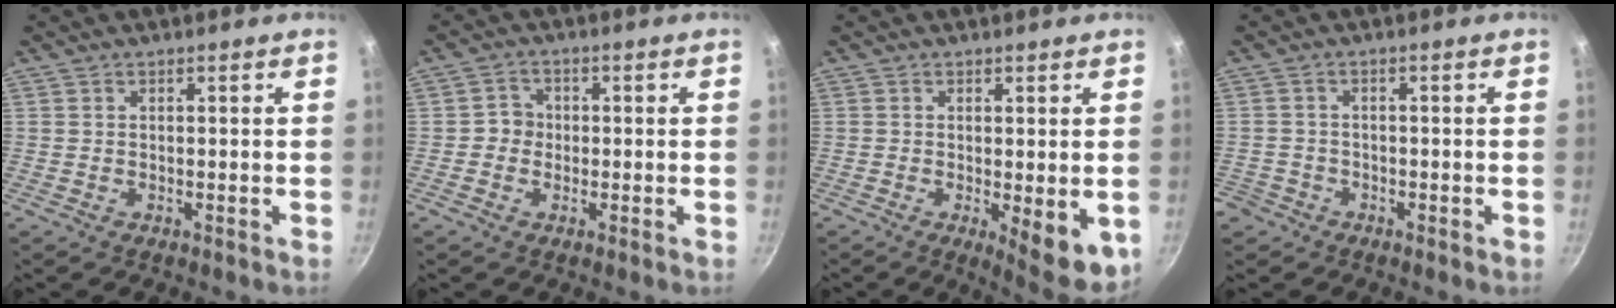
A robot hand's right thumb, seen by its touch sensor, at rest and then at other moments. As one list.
[{"total": 3.2, "force": [-0.5, 3.0, 1.1], "torque": [0.003, 0.010, -0.016]}, {"total": 8.1, "force": [-2.0, 2.5, 7.5], "torque": [-0.099, -0.022, -0.023]}, {"total": 3.0, "force": [-2.1, 2.2, 0.2], "torque": [0.007, 0.011, -0.042]}]